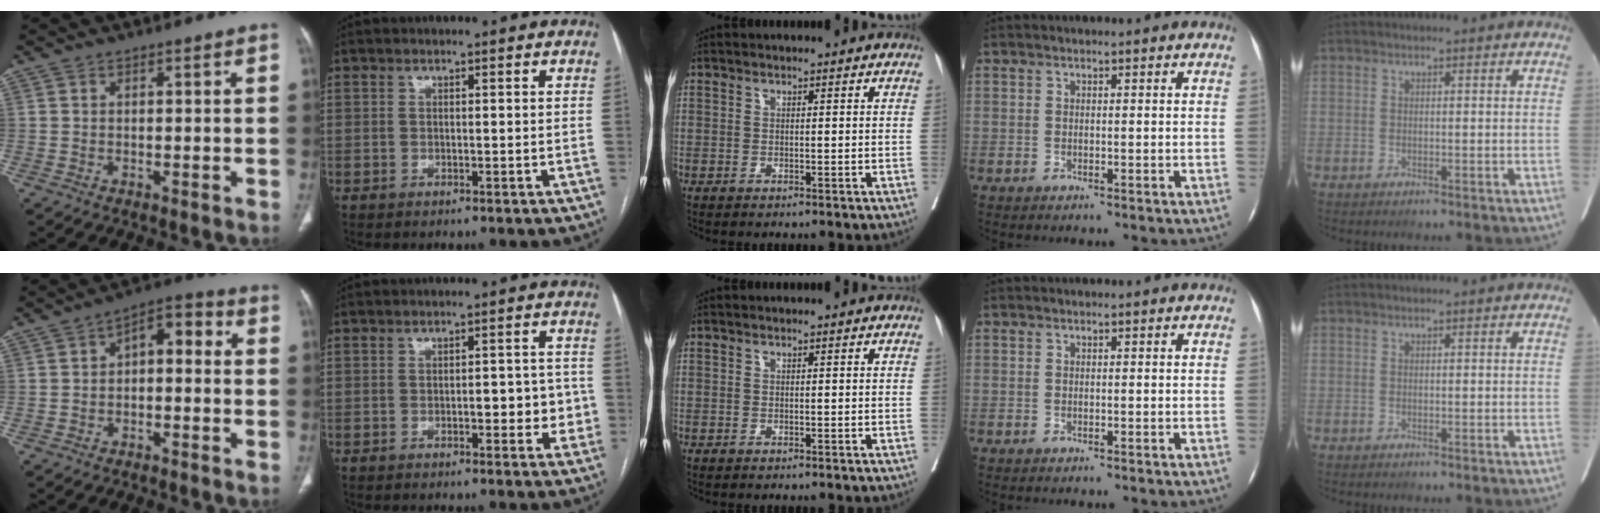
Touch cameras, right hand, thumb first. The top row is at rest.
{"thumb": {"total": 6.8, "force": [-0.1, 3.9, 5.5], "torque": [-0.056, 0.038, -0.015]}, "index": {"total": 5.3, "force": [-1.2, 2.2, 4.7], "torque": [-0.054, 0.017, -0.012]}}